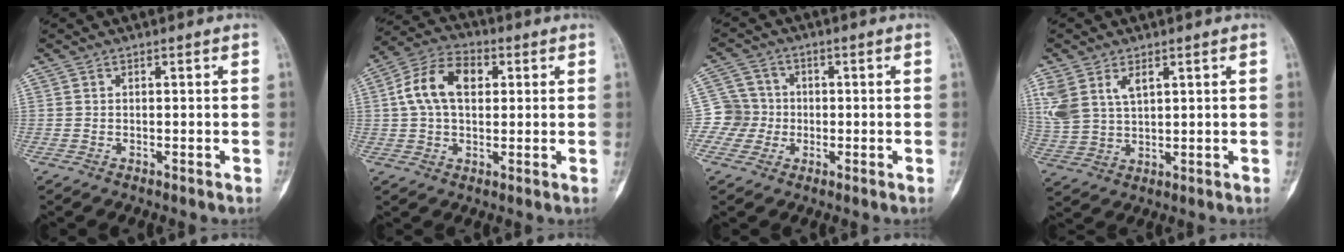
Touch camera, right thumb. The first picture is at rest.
{"total": 11.1, "force": [2.3, 7.2, 8.2], "torque": [-0.146, 0.021, 0.035]}
{"total": 6.1, "force": [-1.1, 6.0, 0.3], "torque": [0.027, 0.014, -0.030]}
{"total": 9.9, "force": [4.3, 6.0, 6.6], "torque": [-0.147, -0.004, 0.101]}